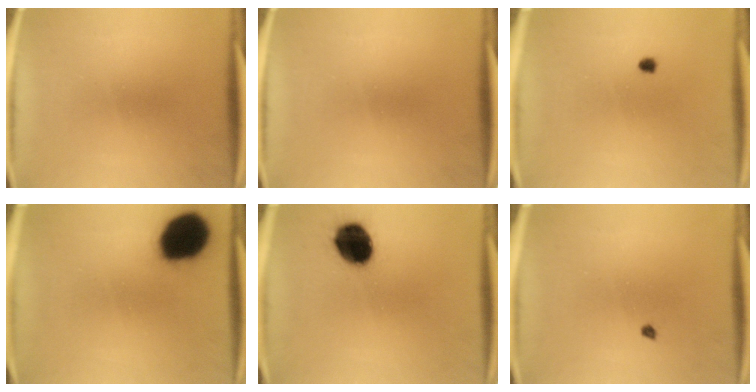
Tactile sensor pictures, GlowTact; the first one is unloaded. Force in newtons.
{"total": 0.0}
{"total": 0.9}
{"total": 18.7}
{"total": 13.2}
{"total": 0.6}